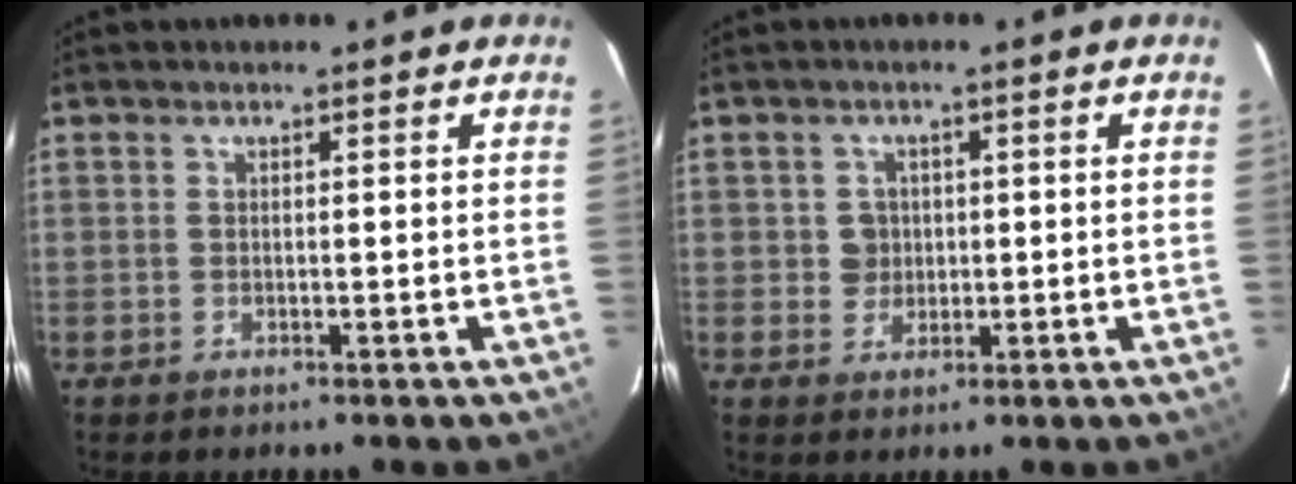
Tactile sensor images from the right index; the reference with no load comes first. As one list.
[{"total": 3.1, "force": [0.4, 3.0, 0.3], "torque": [-0.002, 0.011, 0.010]}]